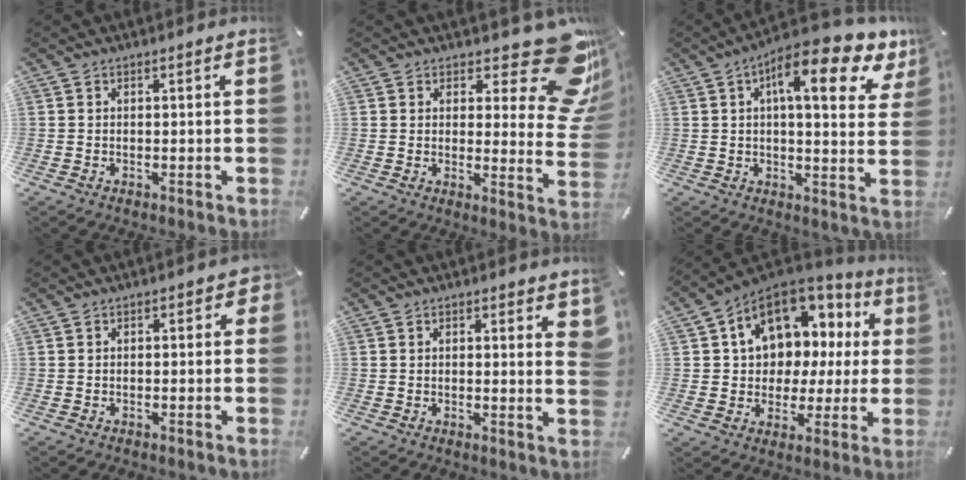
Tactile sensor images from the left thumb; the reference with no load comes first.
{"total": 18.2, "force": [10.8, 6.7, 13.1], "torque": [-0.149, -0.090, 0.177]}
{"total": 15.2, "force": [7.8, 5.0, 12.0], "torque": [-0.180, -0.038, 0.121]}
{"total": 1.6, "force": [-0.4, 1.1, 1.1], "torque": [-0.012, 0.003, -0.010]}
{"total": 2.1, "force": [1.1, 0.6, 1.7], "torque": [-0.021, -0.005, 0.016]}
{"total": 13.2, "force": [5.6, 10.0, 6.6], "torque": [-0.116, -0.036, 0.107]}